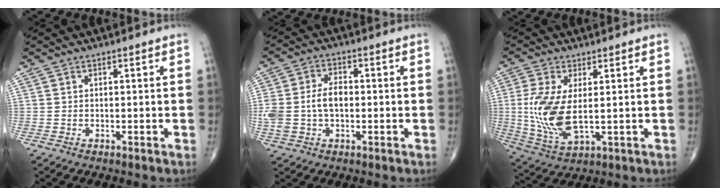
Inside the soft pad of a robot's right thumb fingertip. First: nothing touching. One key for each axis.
{"total": 8.6, "fx": -0.4, "fy": 5.5, "fz": 6.7, "tx": -0.145, "ty": 0.021, "tz": -0.005}
{"total": 11.8, "fx": 0.5, "fy": 5.4, "fz": 10.5, "tx": -0.236, "ty": -0.014, "tz": 0.022}